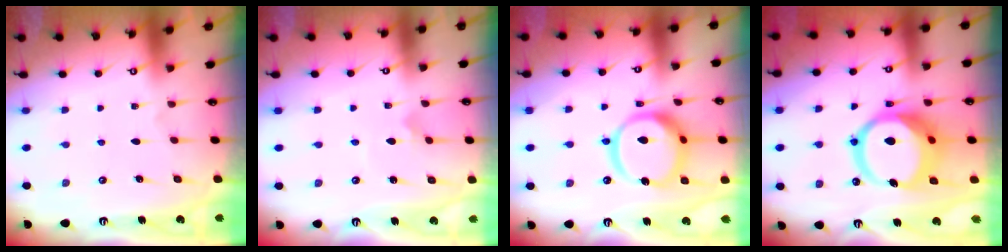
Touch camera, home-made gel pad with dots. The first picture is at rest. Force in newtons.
{"total": 4.9, "press": 4.8, "slide": 0.4}
{"total": 16.8, "press": 16.7, "slide": 2.0}
{"total": 17.2, "press": 17.0, "slide": 2.8}